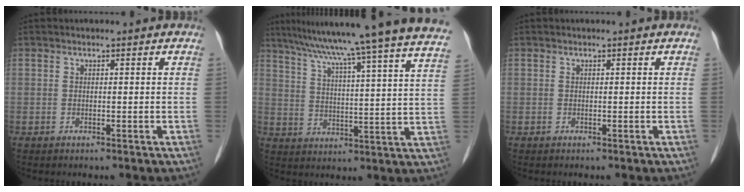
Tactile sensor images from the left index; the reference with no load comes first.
{"total": 27.5, "force": [23.8, -1.5, 13.6], "torque": [-0.226, -0.040, 0.311]}
{"total": 0.0}